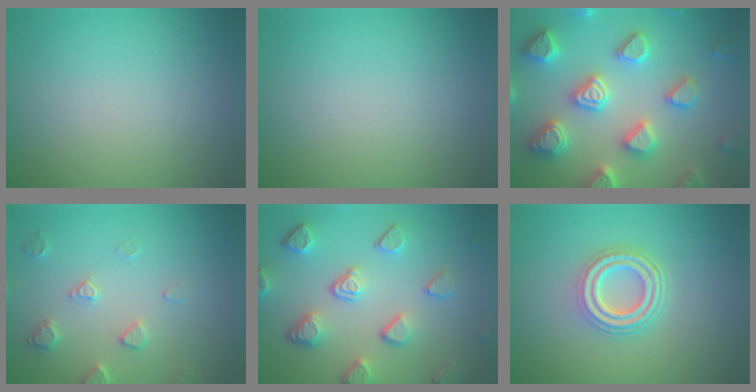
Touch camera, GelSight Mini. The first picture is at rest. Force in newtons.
{"total": 0.0}
{"total": 7.3, "press": 7.1, "slide": 1.7}
{"total": 2.5, "press": 2.4, "slide": 0.5}
{"total": 5.1, "press": 3.8, "slide": 3.3}
{"total": 4.8, "press": 3.5, "slide": 3.3}